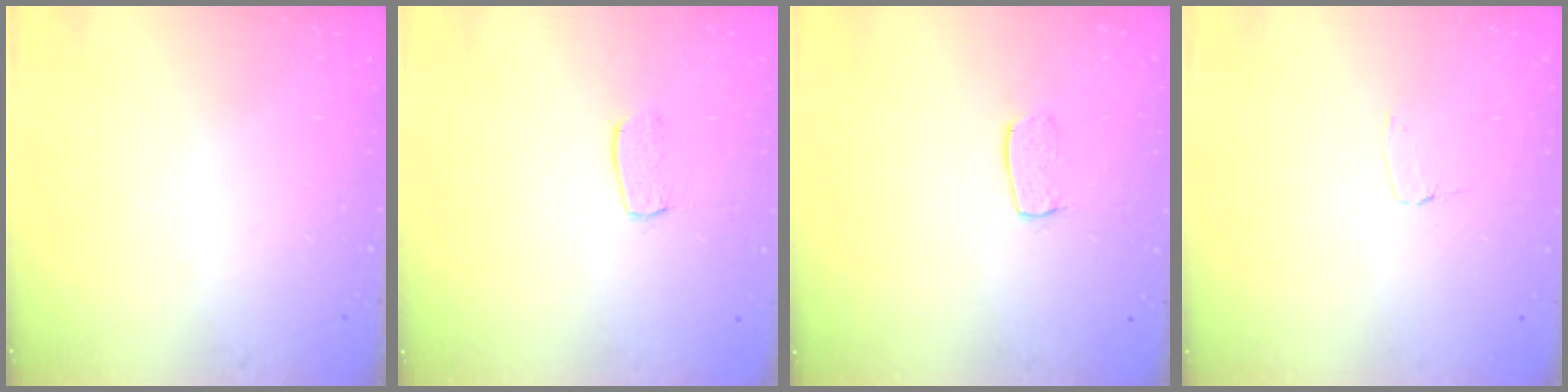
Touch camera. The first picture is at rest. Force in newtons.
{"total": 5.9, "press": 5.9, "slide": 0.3}
{"total": 5.5, "press": 5.5, "slide": 0.4}
{"total": 2.6, "press": 2.6, "slide": 0.2}